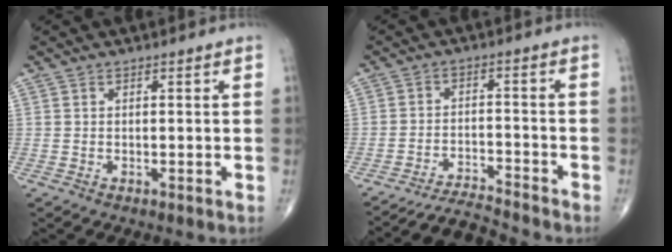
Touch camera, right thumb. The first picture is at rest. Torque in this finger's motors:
{"motor_torque": [1.10, -0.48, 0.01, -1.07, 0.00]}